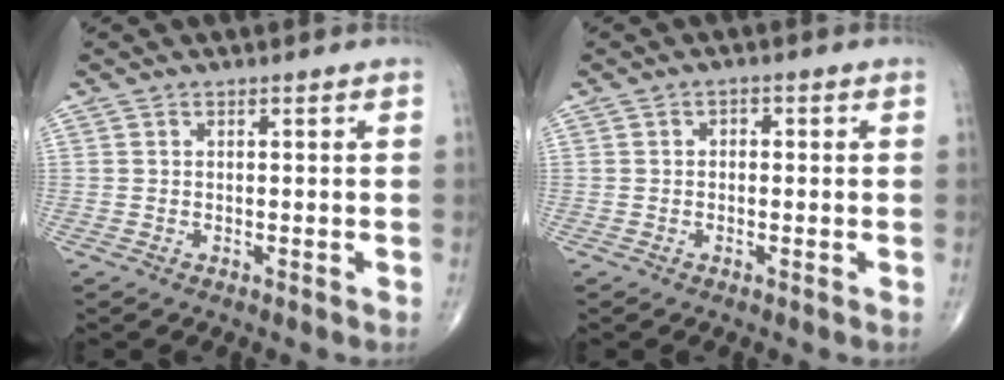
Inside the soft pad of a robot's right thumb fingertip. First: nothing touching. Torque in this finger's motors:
{"motor_torque": [-0.16, -0.34, 0.11, 0.13, 0.00]}